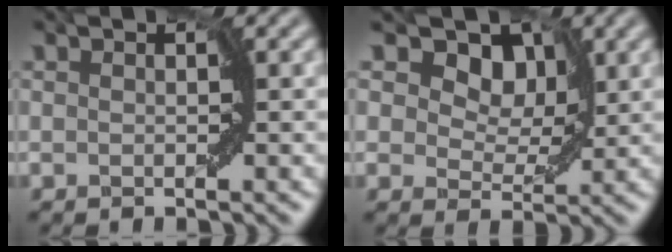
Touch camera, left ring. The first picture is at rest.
{"total": 9.4, "force": [5.0, 6.1, 5.0], "torque": [-0.054, 0.024, 0.045]}